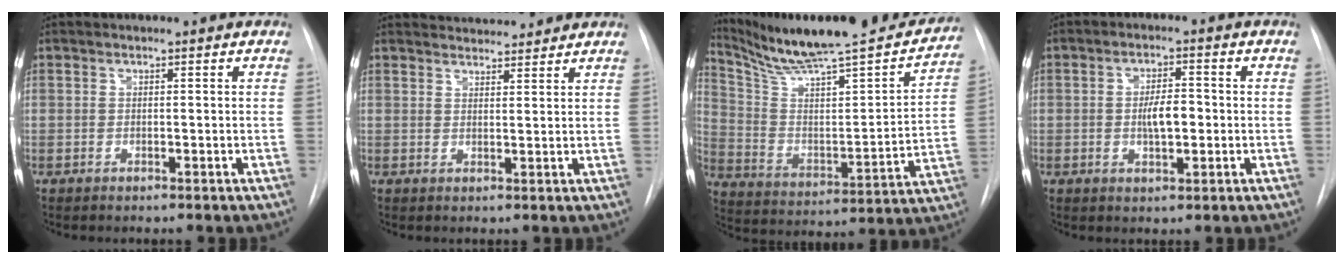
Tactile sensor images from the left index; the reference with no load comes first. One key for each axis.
{"total": 6.4, "fx": 6.2, "fy": 1.1, "fz": 1.1, "tx": -0.018, "ty": 0.022, "tz": 0.084}
{"total": 25.4, "fx": 22.8, "fy": 2.6, "fz": 10.9, "tx": -0.176, "ty": -0.042, "tz": 0.338}
{"total": 4.8, "fx": -0.4, "fy": 1.8, "fz": 4.5, "tx": -0.077, "ty": 0.003, "tz": -0.005}